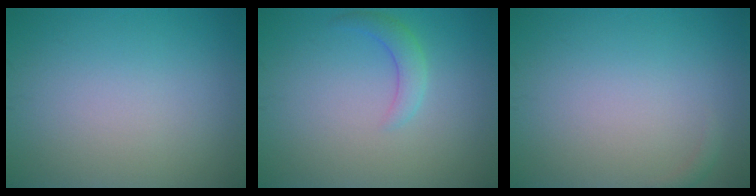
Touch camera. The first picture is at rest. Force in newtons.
{"total": 2.0, "press": 2.0, "slide": 0.1}
{"total": 0.6, "press": 0.6, "slide": 0.1}